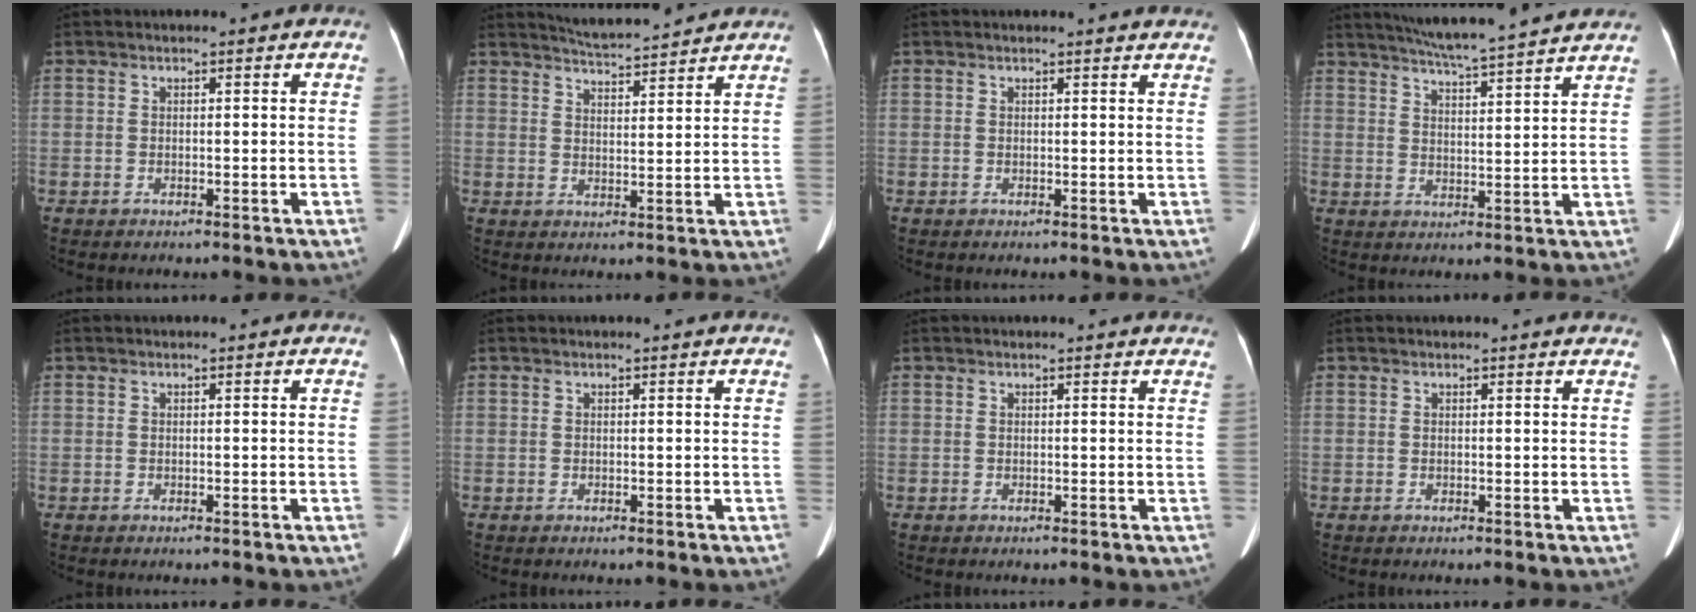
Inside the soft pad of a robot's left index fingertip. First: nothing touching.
{"total": 8.5, "force": [8.2, 0.3, 2.2], "torque": [-0.049, 0.017, 0.122]}
{"total": 4.5, "force": [4.4, 0.3, 0.9], "torque": [-0.011, 0.001, 0.029]}
{"total": 14.9, "force": [13.5, -0.4, 6.4], "torque": [-0.112, 0.009, 0.184]}
{"total": 0.0}
{"total": 0.9, "force": [0.9, 0.1, 0.2], "torque": [-0.010, 0.007, 0.007]}
{"total": 4.5, "force": [4.3, 0.9, 1.0], "torque": [-0.008, 0.007, 0.029]}
{"total": 4.9, "force": [4.7, 0.8, 1.1], "torque": [-0.008, 0.006, 0.032]}